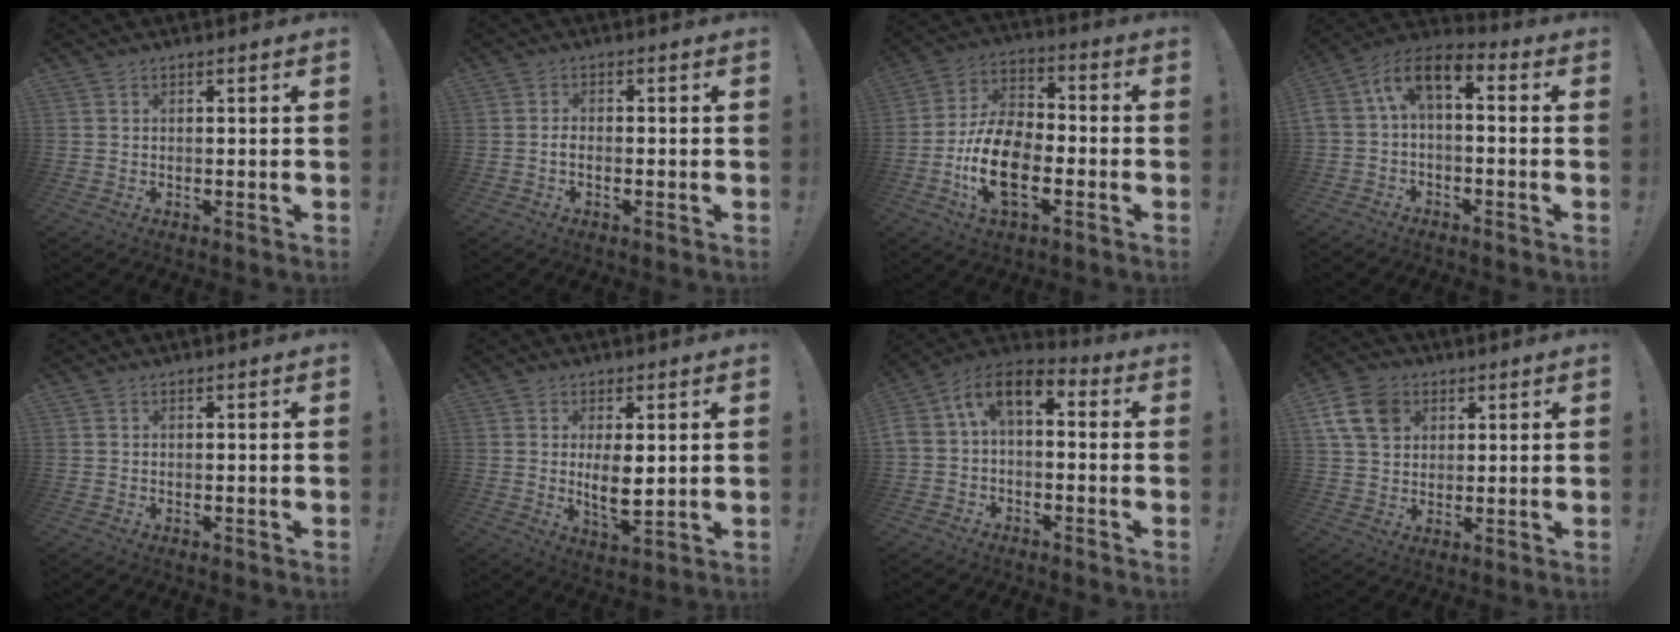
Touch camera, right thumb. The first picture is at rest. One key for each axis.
{"total": 2.2, "fx": -1.2, "fy": 0.8, "fz": 1.7, "tx": -0.034, "ty": 0.007, "tz": -0.019}
{"total": 16.3, "fx": -6.0, "fy": 9.1, "fz": 12.1, "tx": -0.238, "ty": 0.027, "tz": -0.104}
{"total": 7.0, "fx": 0.3, "fy": 3.9, "fz": 5.9, "tx": -0.109, "ty": 0.005, "tz": 0.010}
{"total": 0.0}
{"total": 7.1, "fx": 1.0, "fy": 3.1, "fz": 6.3, "tx": -0.090, "ty": -0.022, "tz": 0.013}
{"total": 8.3, "fx": 1.2, "fy": 5.2, "fz": 6.4, "tx": -0.120, "ty": 0.009, "tz": 0.027}
{"total": 11.9, "fx": 5.1, "fy": 8.9, "fz": 6.2, "tx": -0.109, "ty": -0.013, "tz": 0.104}